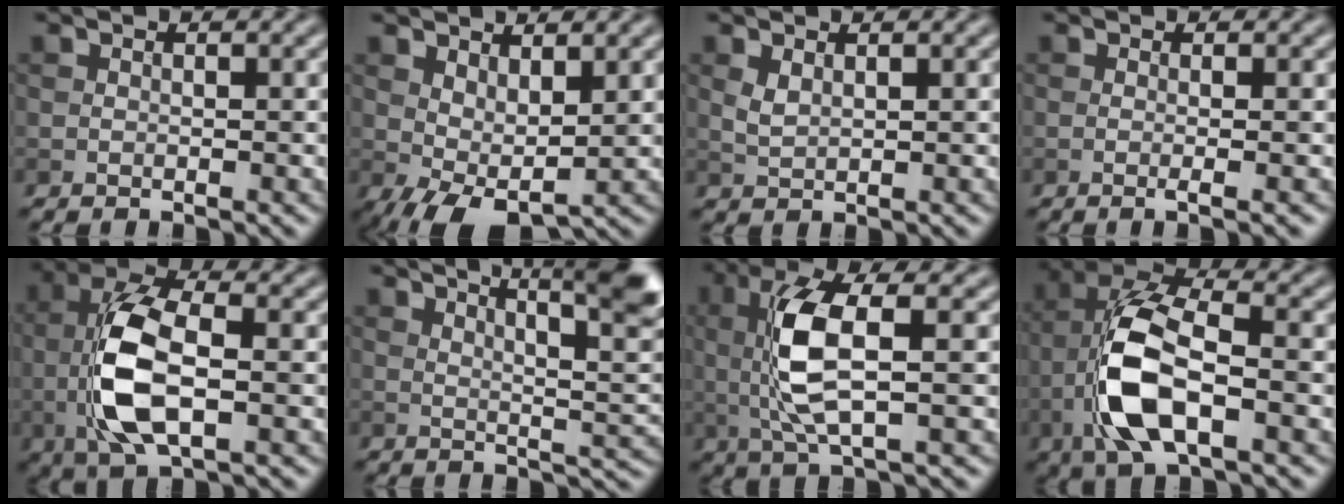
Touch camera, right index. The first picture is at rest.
{"total": 4.7, "force": [0.6, 2.2, 4.1], "torque": [-0.078, -0.004, 0.012]}
{"total": 1.3, "force": [0.7, 0.6, 1.0], "torque": [-0.029, -0.002, 0.018]}
{"total": 1.9, "force": [-0.2, 0.5, 1.8], "torque": [-0.025, -0.004, -0.010]}
{"total": 8.9, "force": [-1.0, 4.1, 7.8], "torque": [-0.166, 0.006, -0.019]}
{"total": 8.5, "force": [4.6, 1.8, 6.9], "torque": [-0.074, 0.017, 0.053]}
{"total": 7.0, "force": [0.7, 2.3, 6.6], "torque": [-0.147, -0.003, 0.016]}
{"total": 9.5, "force": [-2.7, 4.2, 8.1], "torque": [-0.177, 0.008, -0.056]}